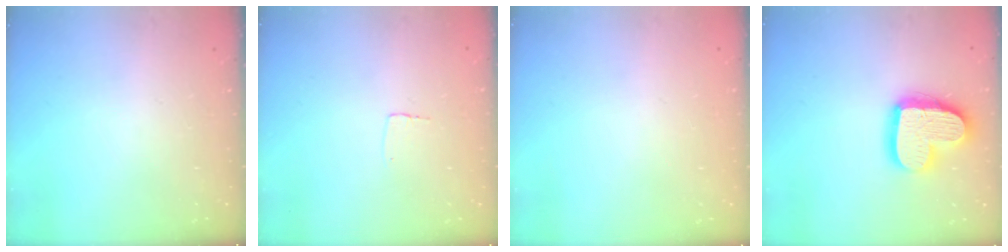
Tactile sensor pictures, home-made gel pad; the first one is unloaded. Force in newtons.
{"total": 2.6, "press": 2.6, "slide": 0.1}
{"total": 0.0}
{"total": 17.3, "press": 17.3, "slide": 1.5}